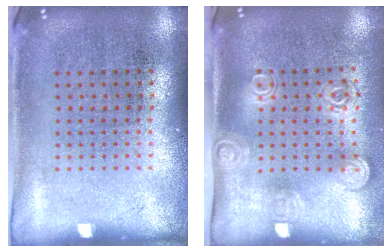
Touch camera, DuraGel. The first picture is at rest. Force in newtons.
{"total": 1.8, "press": 1.3, "slide": 1.2}